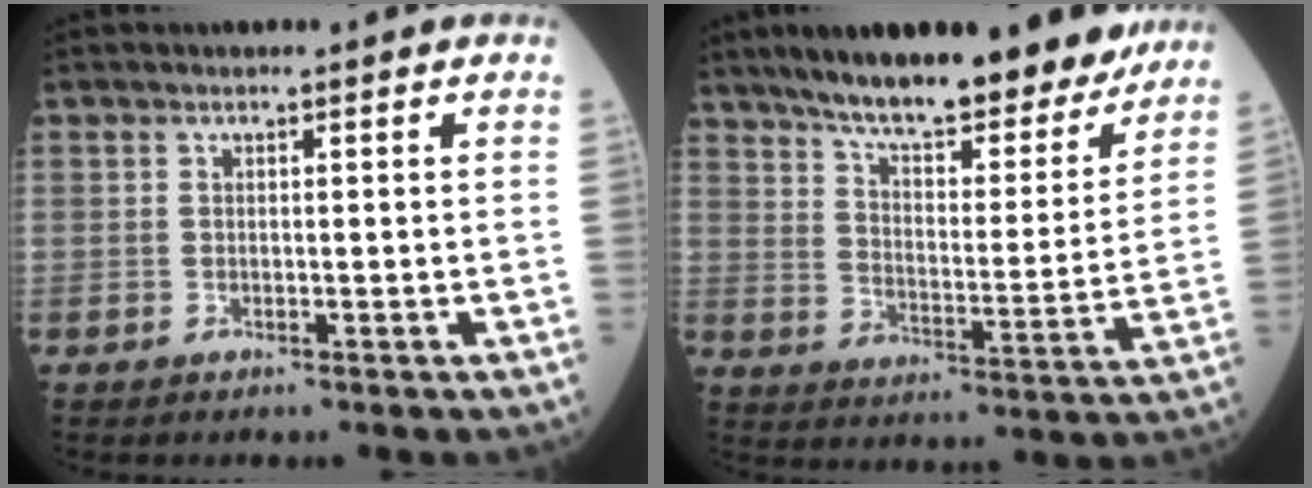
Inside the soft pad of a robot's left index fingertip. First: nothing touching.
{"total": 21.4, "force": [18.2, 4.5, 10.4], "torque": [-0.150, -0.014, 0.254]}